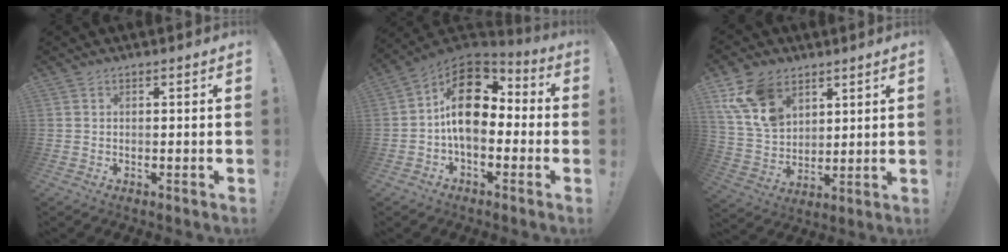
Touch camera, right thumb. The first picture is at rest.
{"total": 17.3, "force": [2.2, 11.1, 13.1], "torque": [-0.203, 0.006, 0.043]}
{"total": 14.9, "force": [8.4, 9.9, 7.3], "torque": [-0.147, -0.035, 0.168]}